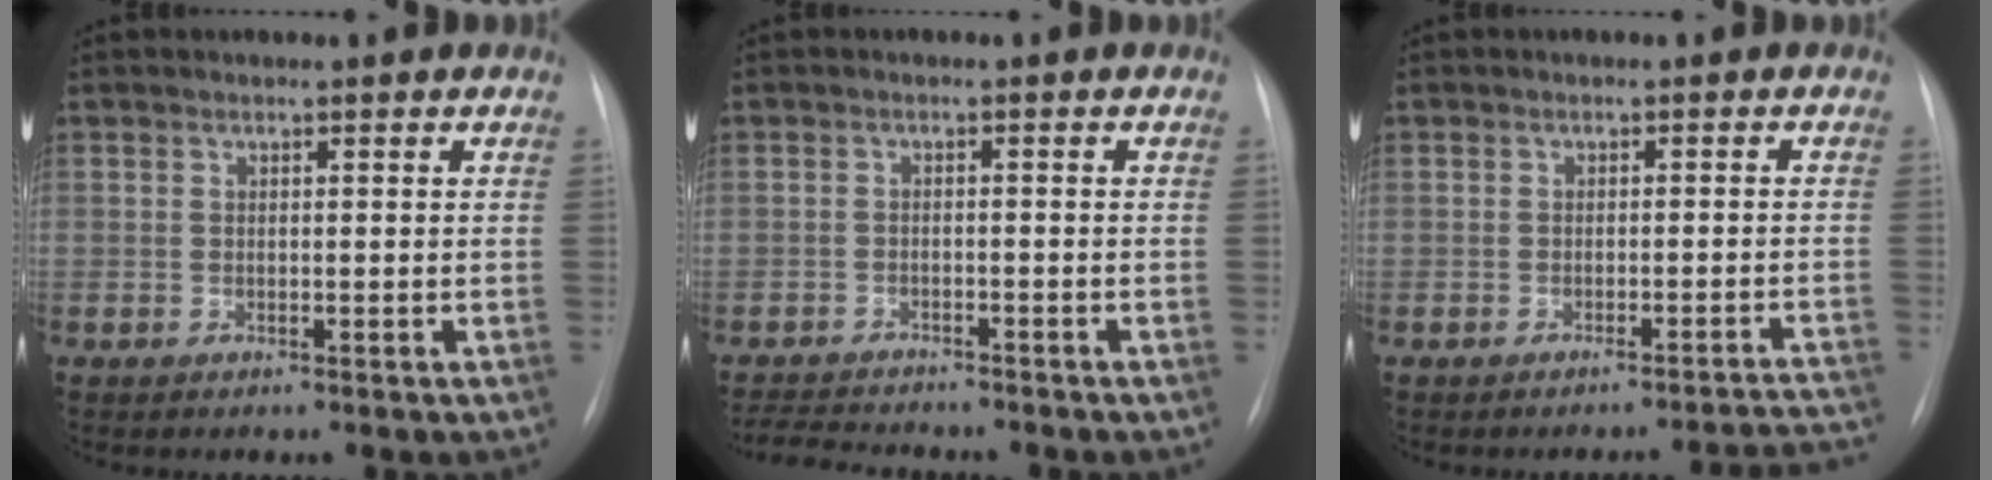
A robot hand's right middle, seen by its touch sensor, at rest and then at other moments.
{"total": 7.4, "force": [-7.0, 1.0, 2.2], "torque": [-0.035, -0.011, -0.107]}
{"total": 7.6, "force": [-7.5, -0.7, 0.4], "torque": [0.014, 0.013, -0.084]}